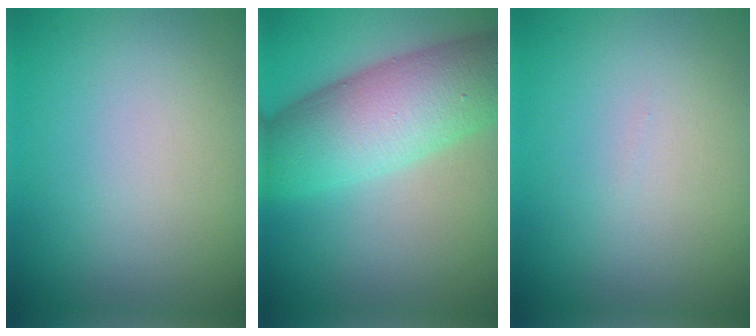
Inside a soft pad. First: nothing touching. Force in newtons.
{"total": 9.6, "press": 9.6, "slide": 0.4}
{"total": 0.0}